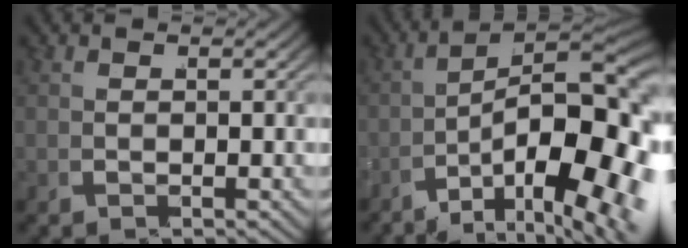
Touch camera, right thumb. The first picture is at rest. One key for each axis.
{"total": 16.4, "fx": -2.9, "fy": 9.9, "fz": 12.7, "tx": -0.185, "ty": -0.054, "tz": -0.027}